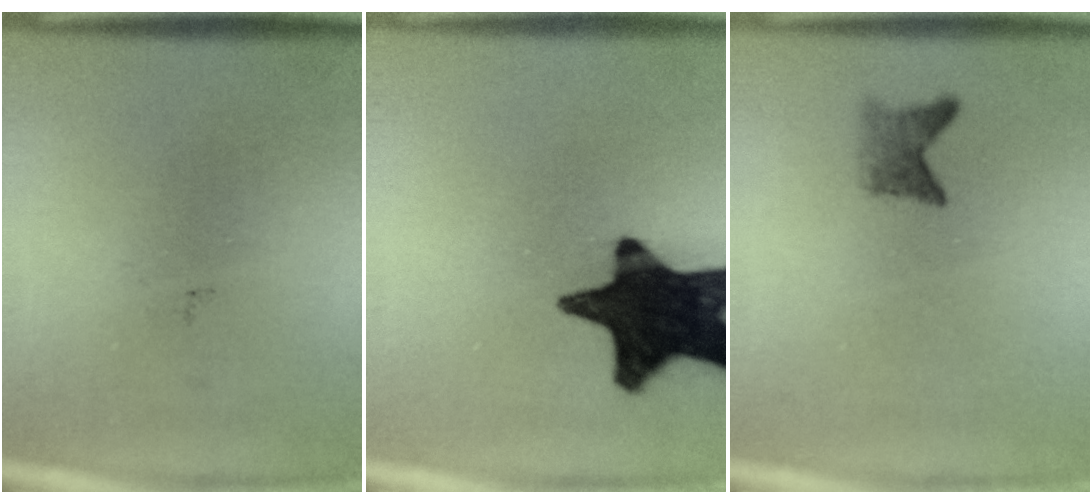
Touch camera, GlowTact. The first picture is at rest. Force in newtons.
{"total": 19.2}
{"total": 2.0}